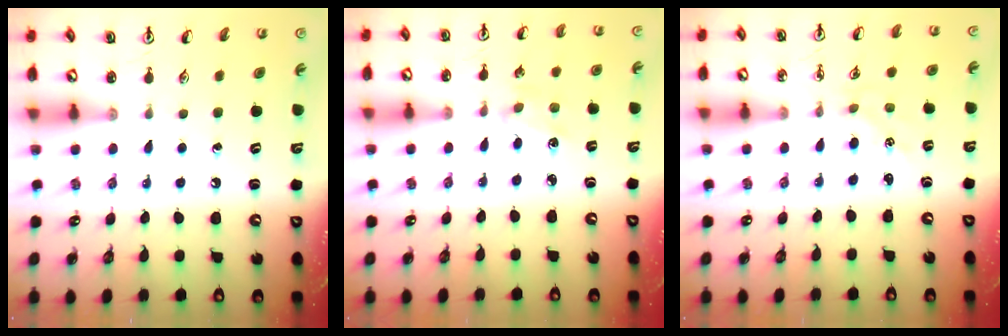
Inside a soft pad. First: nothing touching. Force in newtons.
{"total": 1.7, "press": 1.7, "slide": 0.3}
{"total": 2.3, "press": 2.3, "slide": 0.3}